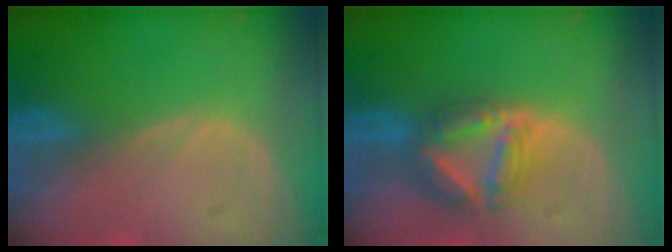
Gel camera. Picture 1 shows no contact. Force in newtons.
{"total": 8.1, "press": 7.0, "slide": 4.0}